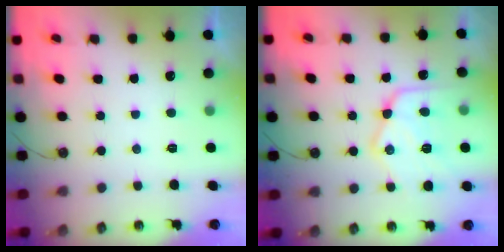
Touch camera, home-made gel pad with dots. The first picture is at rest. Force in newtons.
{"total": 18.8, "press": 18.8, "slide": 1.7}